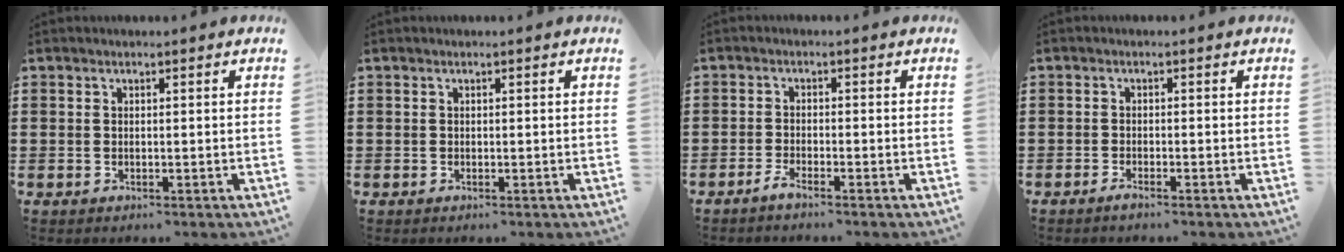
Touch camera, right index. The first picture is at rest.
{"total": 0.0}
{"total": 1.7, "force": [-1.5, -0.1, 0.7], "torque": [-0.020, -0.004, -0.030]}
{"total": 1.1, "force": [-1.0, 0.0, 0.5], "torque": [-0.011, -0.004, -0.019]}